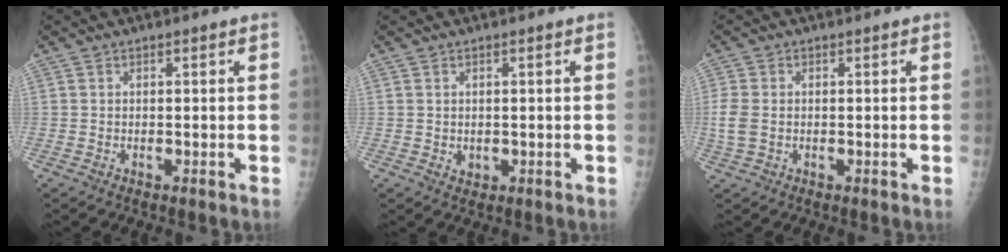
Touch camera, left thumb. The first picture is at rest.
{"total": 1.6, "force": [0.0, 1.3, 1.0], "torque": [-0.009, -0.001, 0.005]}
{"total": 4.1, "force": [-0.3, 2.8, 2.9], "torque": [-0.086, 0.001, -0.008]}